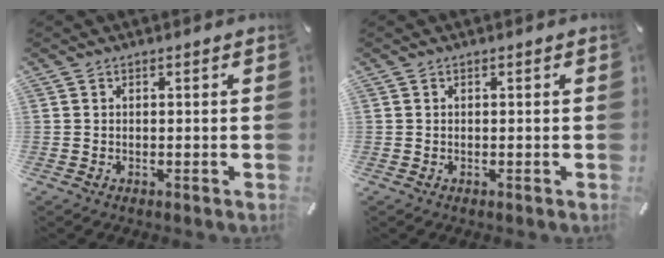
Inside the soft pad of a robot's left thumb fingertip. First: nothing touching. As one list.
[{"total": 0.0}]